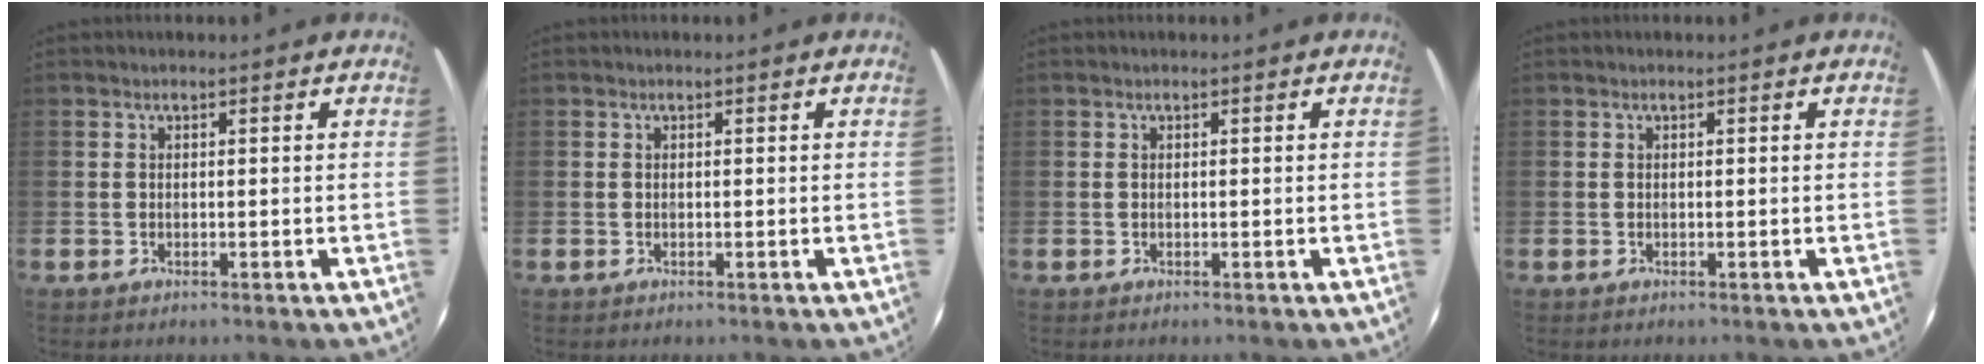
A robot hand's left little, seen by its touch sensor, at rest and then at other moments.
{"total": 0.0}
{"total": 0.0}
{"total": 0.0}